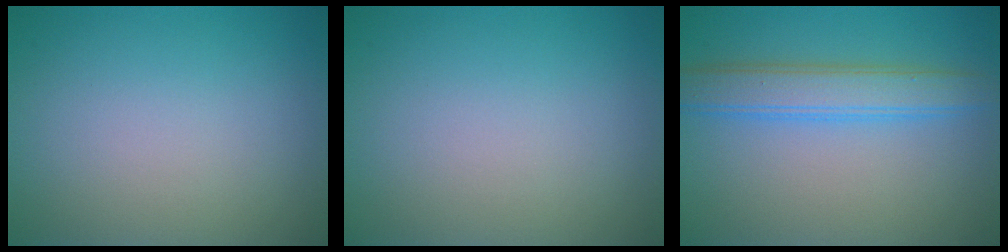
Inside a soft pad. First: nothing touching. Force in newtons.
{"total": 0.0}
{"total": 4.1, "press": 4.1, "slide": 0.1}